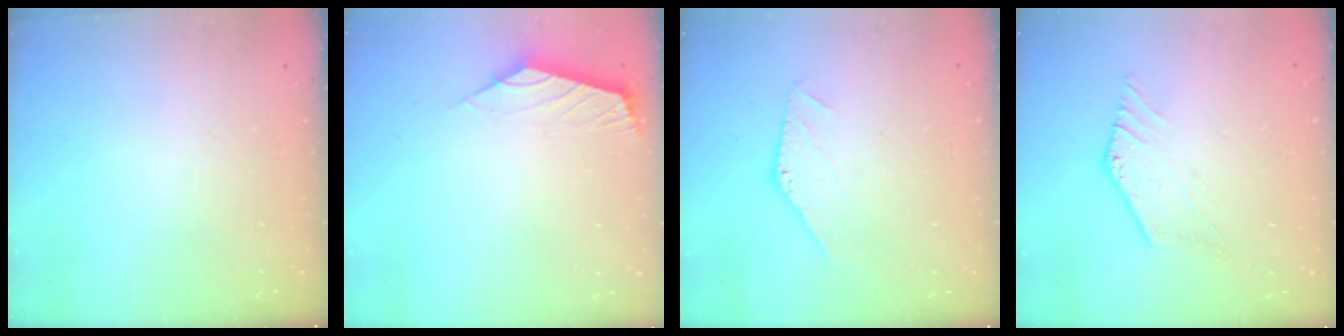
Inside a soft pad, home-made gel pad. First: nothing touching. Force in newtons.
{"total": 2.4, "press": 2.3, "slide": 0.5}
{"total": 0.0}
{"total": 1.9, "press": 1.9, "slide": 0.2}